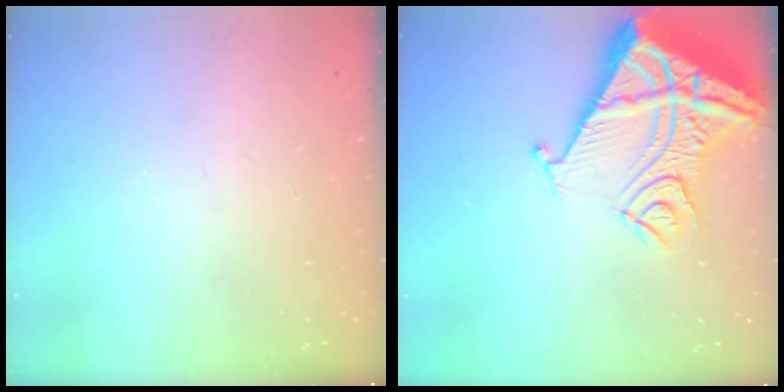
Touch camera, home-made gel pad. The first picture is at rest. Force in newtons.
{"total": 20.1, "press": 19.9, "slide": 2.1}